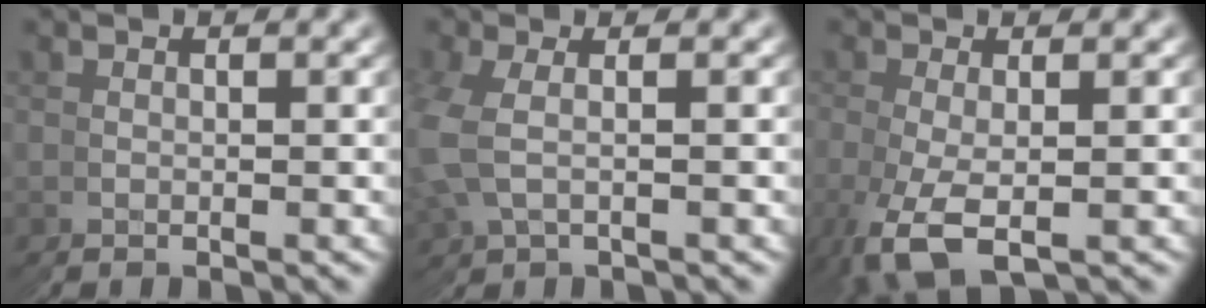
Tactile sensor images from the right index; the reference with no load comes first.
{"total": 1.7, "force": [0.9, 0.6, -1.2], "torque": [-0.008, 0.005, 0.019]}
{"total": 2.9, "force": [-1.4, 1.4, 2.1], "torque": [-0.055, -0.009, -0.018]}